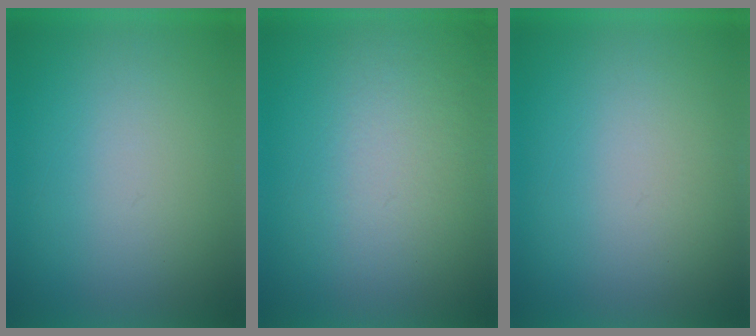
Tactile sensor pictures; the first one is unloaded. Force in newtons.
{"total": 4.2}
{"total": 1.0}